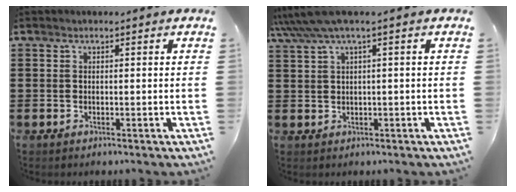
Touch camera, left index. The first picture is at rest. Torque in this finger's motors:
{"motor_torque": [0.32, -0.36, 0.64, 0.20]}